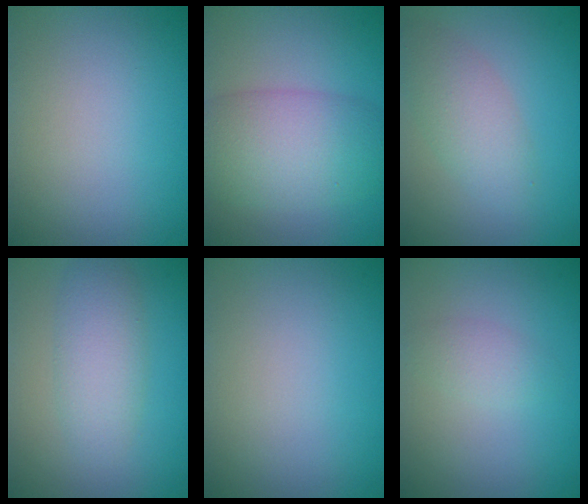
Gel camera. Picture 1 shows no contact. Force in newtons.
{"total": 7.3, "press": 7.3, "slide": 0.2}
{"total": 3.4, "press": 3.4, "slide": 0.1}
{"total": 3.4, "press": 3.4, "slide": 0.1}
{"total": 0.0}
{"total": 1.5, "press": 1.5, "slide": 0.1}